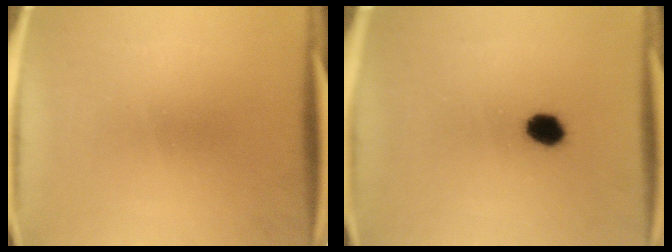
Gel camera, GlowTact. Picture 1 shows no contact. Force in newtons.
{"total": 4.4}